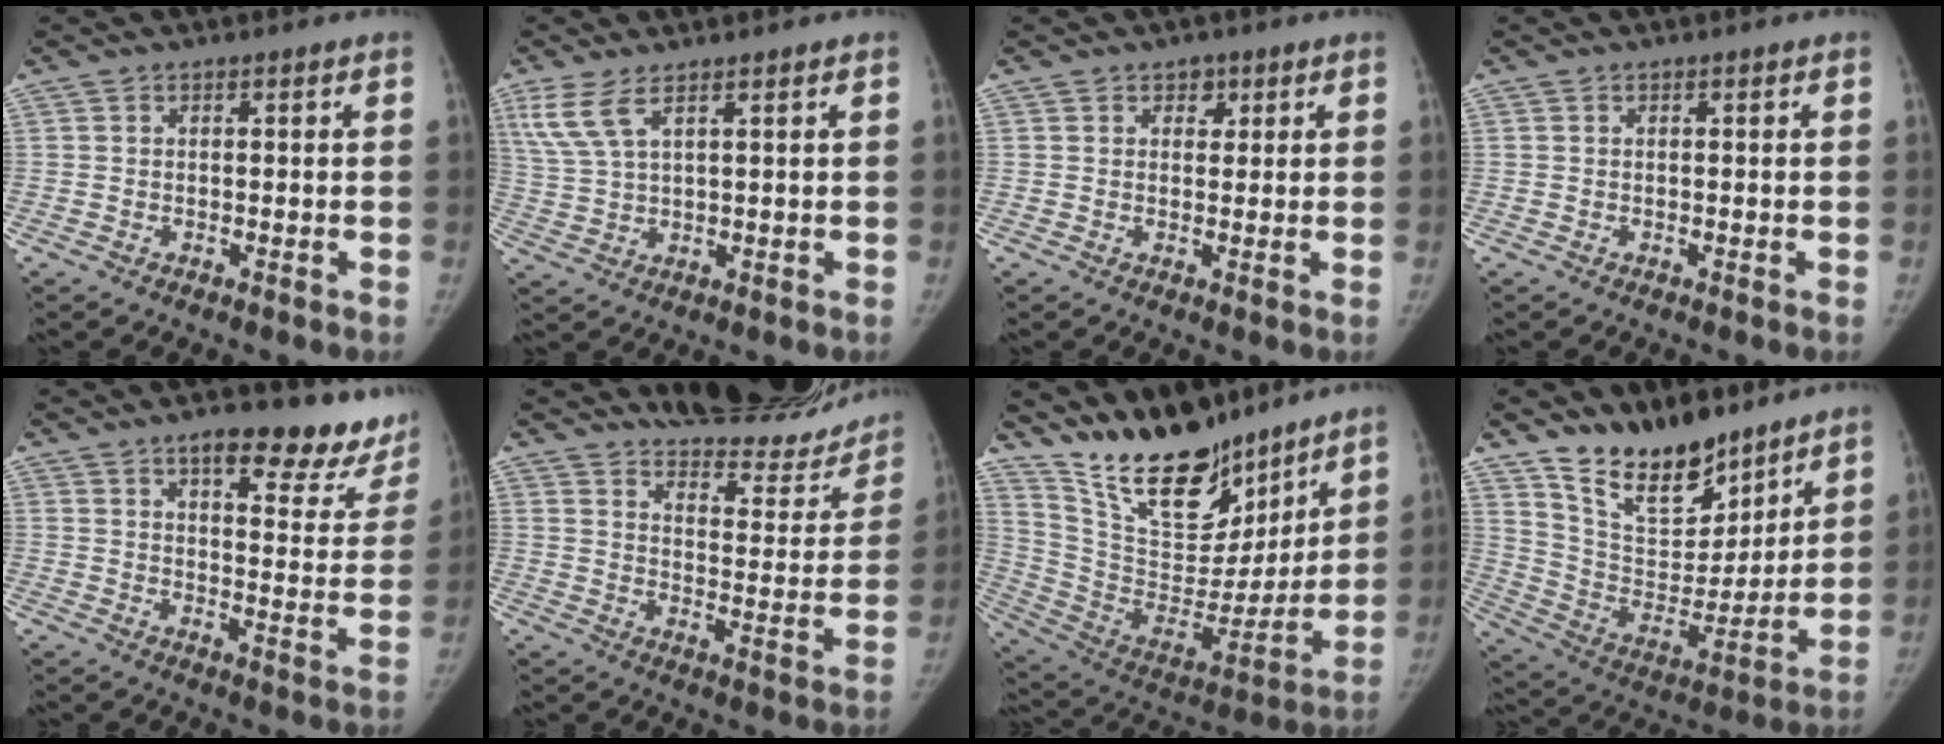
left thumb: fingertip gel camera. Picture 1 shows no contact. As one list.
[{"total": 6.2, "force": [3.9, 1.9, 4.5], "torque": [-0.108, -0.009, 0.089]}, {"total": 2.5, "force": [1.4, 1.8, 1.0], "torque": [0.005, -0.006, 0.017]}, {"total": 0.0}, {"total": 16.8, "force": [13.4, 6.0, 8.1], "torque": [-0.048, -0.081, 0.158]}, {"total": 19.6, "force": [18.0, 5.8, 5.0], "torque": [-0.020, -0.129, 0.230]}, {"total": 22.6, "force": [18.1, 9.2, 9.8], "torque": [-0.133, -0.100, 0.321]}, {"total": 17.6, "force": [13.3, 8.2, 8.0], "torque": [-0.087, -0.090, 0.240]}]